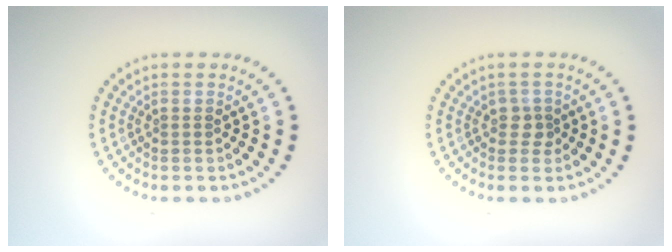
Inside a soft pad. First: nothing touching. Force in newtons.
{"total": 1.4, "press": 1.1, "slide": 0.8}